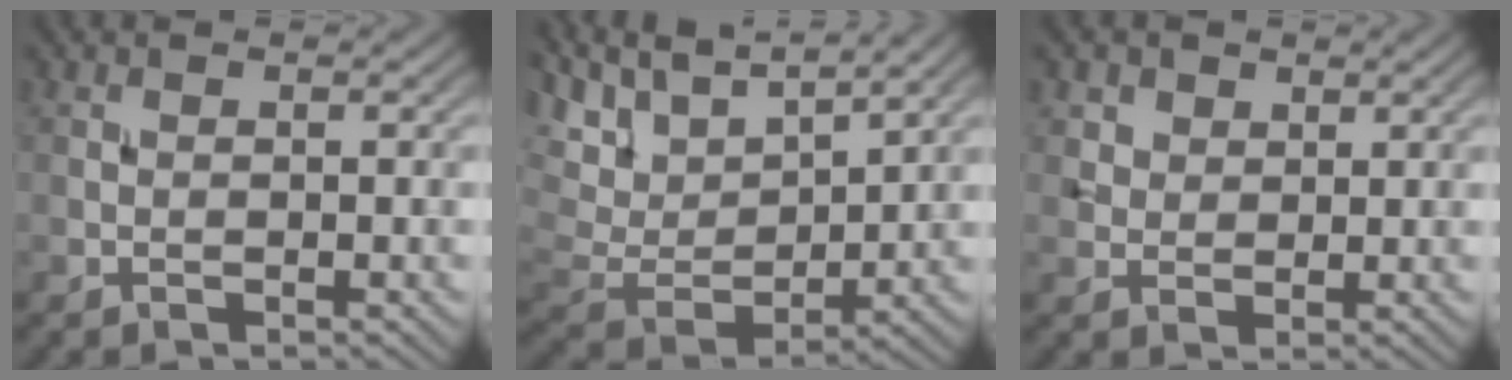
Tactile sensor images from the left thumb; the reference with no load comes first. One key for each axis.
{"total": 10.8, "fx": 7.7, "fy": 3.5, "fz": 6.8, "tx": -0.168, "ty": 0.002, "tz": 0.134}
{"total": 3.4, "fx": 2.0, "fy": 2.5, "fz": 1.1, "tx": -0.035, "ty": -0.009, "tz": 0.047}